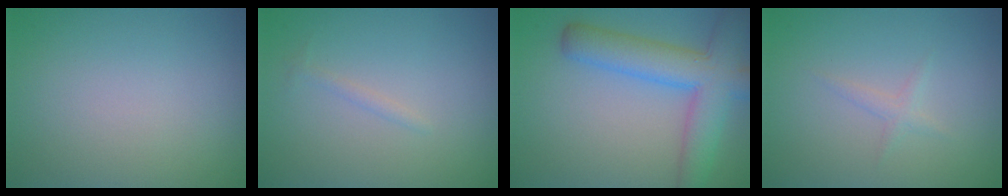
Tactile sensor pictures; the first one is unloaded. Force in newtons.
{"total": 0.6, "press": 0.6, "slide": 0.0}
{"total": 7.0, "press": 7.0, "slide": 0.3}
{"total": 0.5, "press": 0.5, "slide": 0.0}